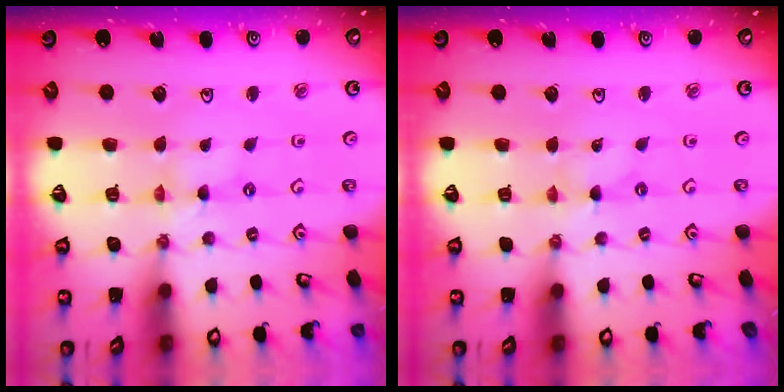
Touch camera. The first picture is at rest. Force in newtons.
{"total": 0.0}